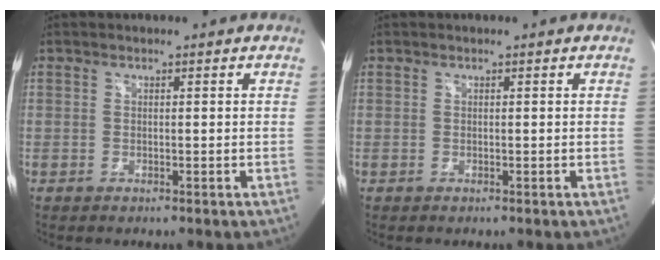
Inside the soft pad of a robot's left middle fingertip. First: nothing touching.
{"total": 0.0}